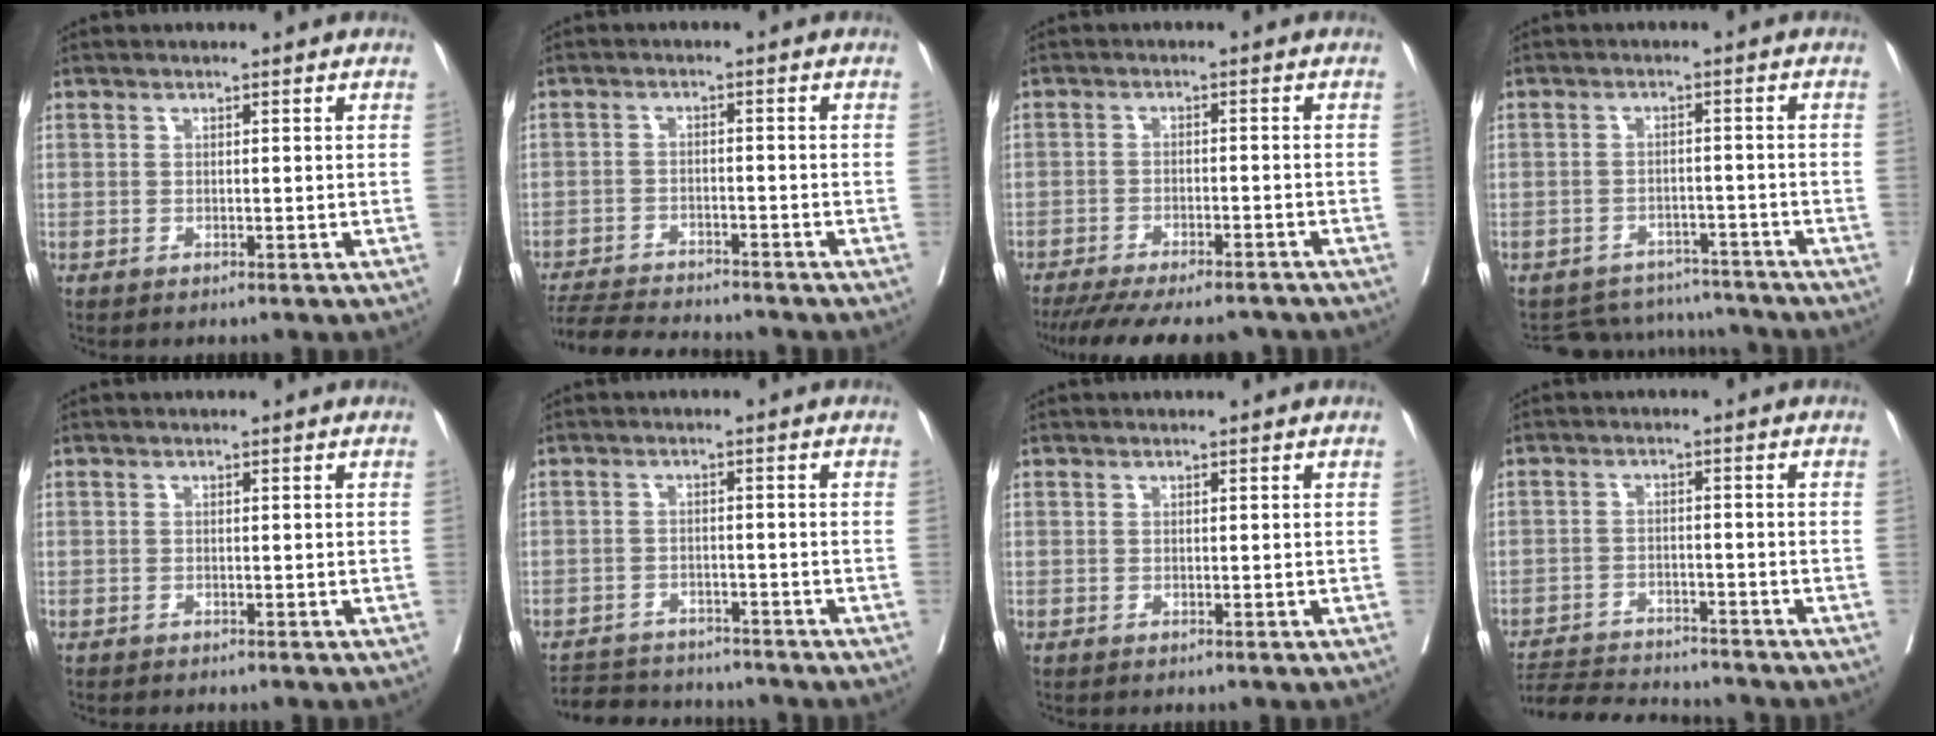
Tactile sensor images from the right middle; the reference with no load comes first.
{"total": 11.0, "force": [-10.3, 1.2, 3.5], "torque": [-0.059, -0.006, -0.160]}
{"total": 16.9, "force": [-14.8, 3.9, 7.1], "torque": [-0.148, -0.023, -0.201]}
{"total": 11.0, "force": [-10.4, 3.7, 0.3], "torque": [-0.001, 0.024, -0.134]}
{"total": 0.7, "force": [-0.6, 0.2, 0.2], "torque": [-0.006, 0.000, -0.013]}
{"total": 9.5, "force": [-9.0, 2.5, 2.0], "torque": [-0.035, 0.008, -0.128]}
{"total": 0.0}
{"total": 11.2, "force": [-10.8, 1.1, 2.8], "torque": [-0.048, 0.000, -0.167]}